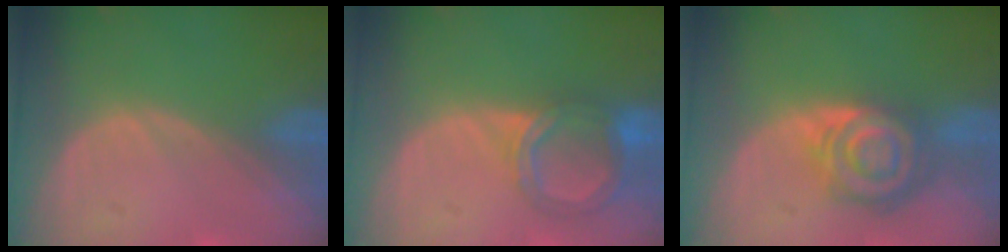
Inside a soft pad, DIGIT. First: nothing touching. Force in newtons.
{"total": 6.4, "press": 5.7, "slide": 3.0}
{"total": 8.1, "press": 7.0, "slide": 3.9}